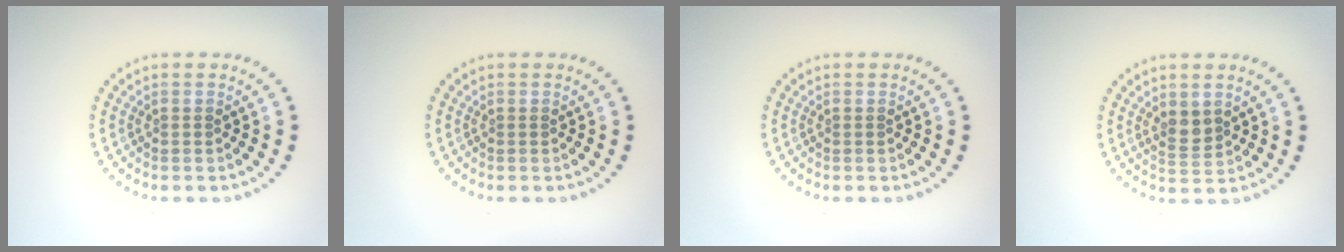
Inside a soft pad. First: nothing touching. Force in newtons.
{"total": 0.0}
{"total": 0.0}
{"total": 2.0, "press": 1.8, "slide": 0.9}